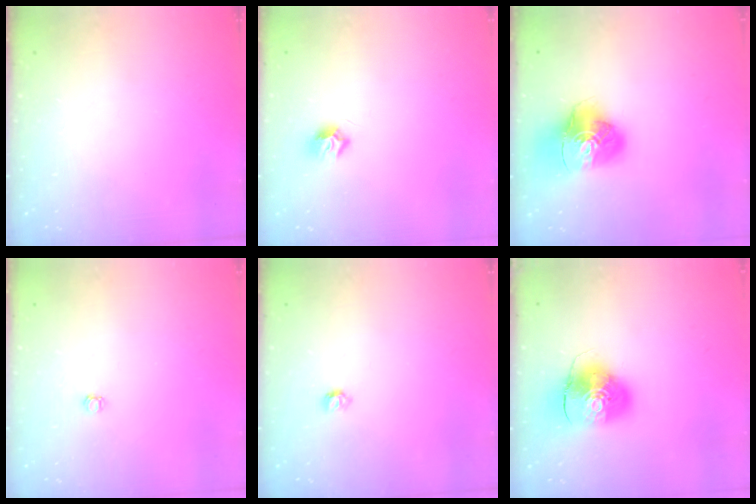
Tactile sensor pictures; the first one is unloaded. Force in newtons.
{"total": 7.4, "press": 7.4, "slide": 0.1}
{"total": 15.7, "press": 15.6, "slide": 1.9}
{"total": 3.0, "press": 3.0, "slide": 0.4}
{"total": 3.8, "press": 3.7, "slide": 0.6}
{"total": 10.1, "press": 10.0, "slide": 1.6}